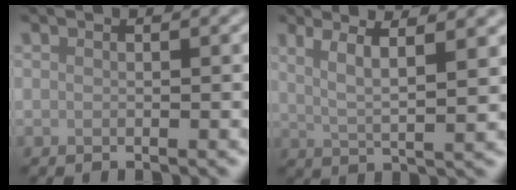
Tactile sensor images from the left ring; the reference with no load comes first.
{"total": 5.2, "force": [2.5, 1.2, 4.5], "torque": [-0.074, 0.003, 0.046]}